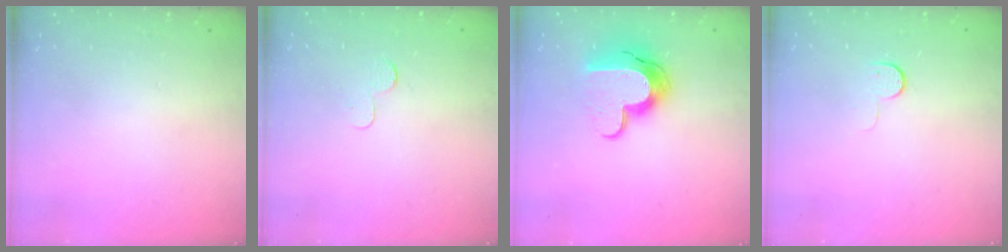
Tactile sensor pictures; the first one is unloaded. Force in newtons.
{"total": 2.3, "press": 2.3, "slide": 0.2}
{"total": 13.0, "press": 13.0, "slide": 1.0}
{"total": 4.9, "press": 4.9, "slide": 0.5}